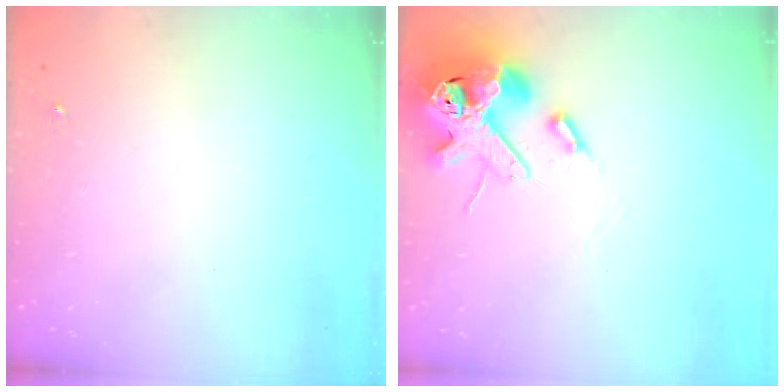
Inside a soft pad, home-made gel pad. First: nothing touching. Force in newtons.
{"total": 14.2, "press": 14.0, "slide": 2.3}